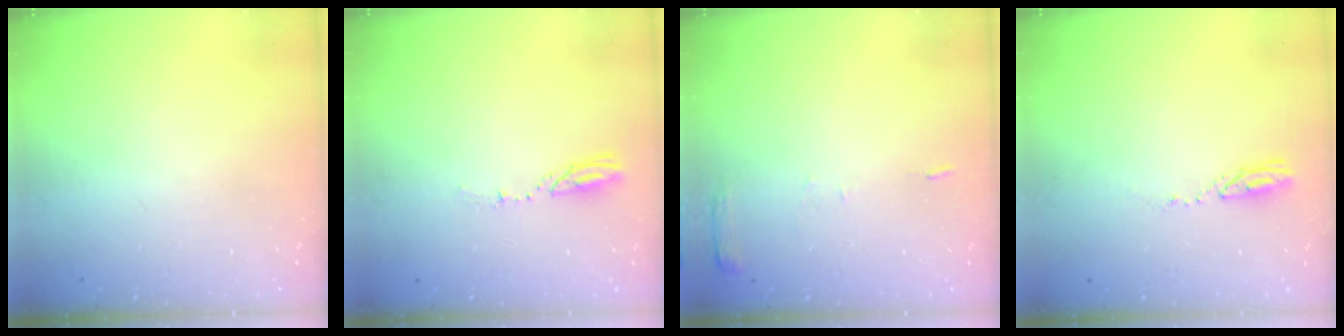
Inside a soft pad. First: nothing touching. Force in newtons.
{"total": 3.3, "press": 3.3, "slide": 0.3}
{"total": 4.9, "press": 4.9, "slide": 0.7}
{"total": 3.7, "press": 3.7, "slide": 0.2}